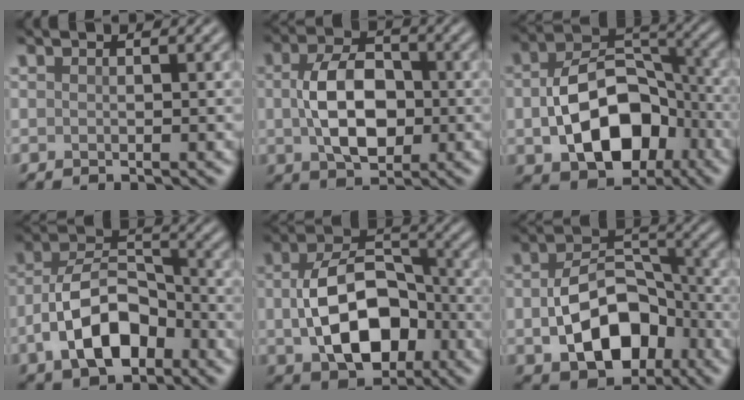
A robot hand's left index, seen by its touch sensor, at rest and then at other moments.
{"total": 6.9, "force": [-0.1, 4.4, 5.3], "torque": [-0.102, -0.001, -0.002]}
{"total": 10.3, "force": [-2.2, 7.0, 7.3], "torque": [-0.129, -0.006, -0.025]}
{"total": 7.9, "force": [-3.2, 4.5, 5.6], "torque": [-0.102, 0.006, -0.064]}
{"total": 9.5, "force": [-1.3, 6.3, 7.0], "torque": [-0.133, -0.004, -0.013]}
{"total": 9.0, "force": [-2.3, 6.0, 6.3], "torque": [-0.115, -0.007, -0.029]}